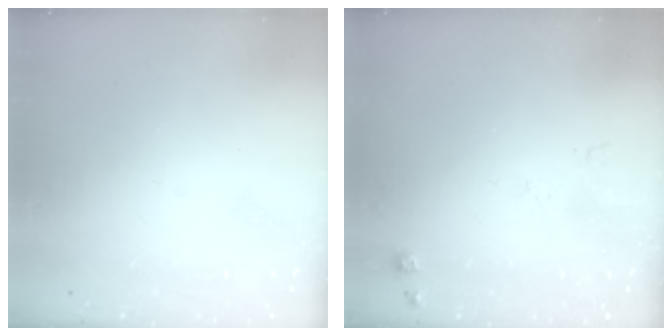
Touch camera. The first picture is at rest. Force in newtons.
{"total": 5.6, "press": 5.5, "slide": 0.9}